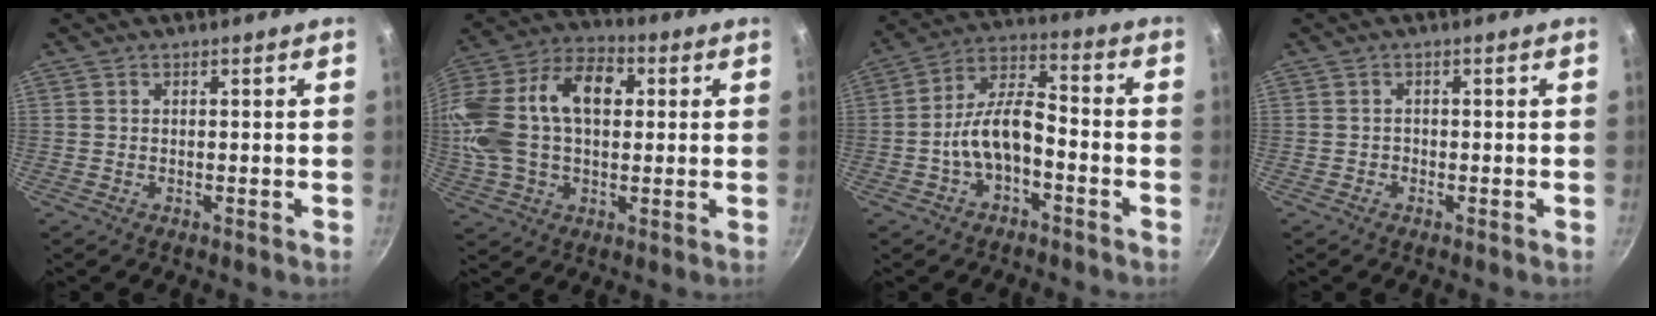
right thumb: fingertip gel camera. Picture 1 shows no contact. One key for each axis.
{"total": 25.0, "fx": 4.4, "fy": 16.0, "fz": 18.7, "tx": -0.364, "ty": 0.040, "tz": 0.064}
{"total": 10.4, "fx": -3.5, "fy": 5.3, "fz": 8.2, "tx": -0.135, "ty": 0.054, "tz": -0.069}
{"total": 0.6, "fx": -0.4, "fy": 0.4, "fz": 0.0, "tx": -0.001, "ty": 0.006, "tz": -0.010}